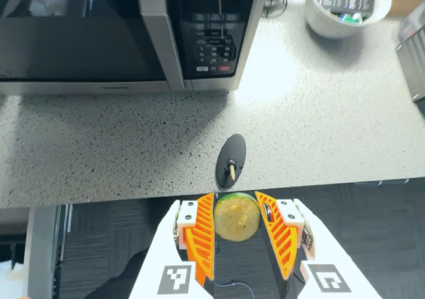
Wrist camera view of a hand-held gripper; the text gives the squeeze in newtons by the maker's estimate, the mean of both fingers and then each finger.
{"total": 9.5, "left": 9.8, "right": 9.2}